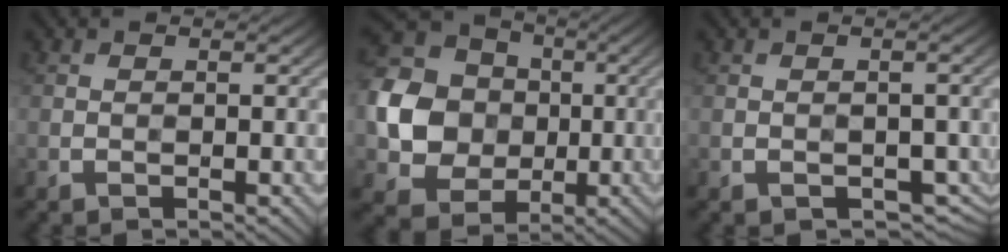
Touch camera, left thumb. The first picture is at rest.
{"total": 13.8, "force": [-0.6, 11.9, 6.9], "torque": [-0.202, -0.017, -0.023]}
{"total": 3.5, "force": [-1.2, 2.1, 2.5], "torque": [-0.037, -0.013, -0.010]}